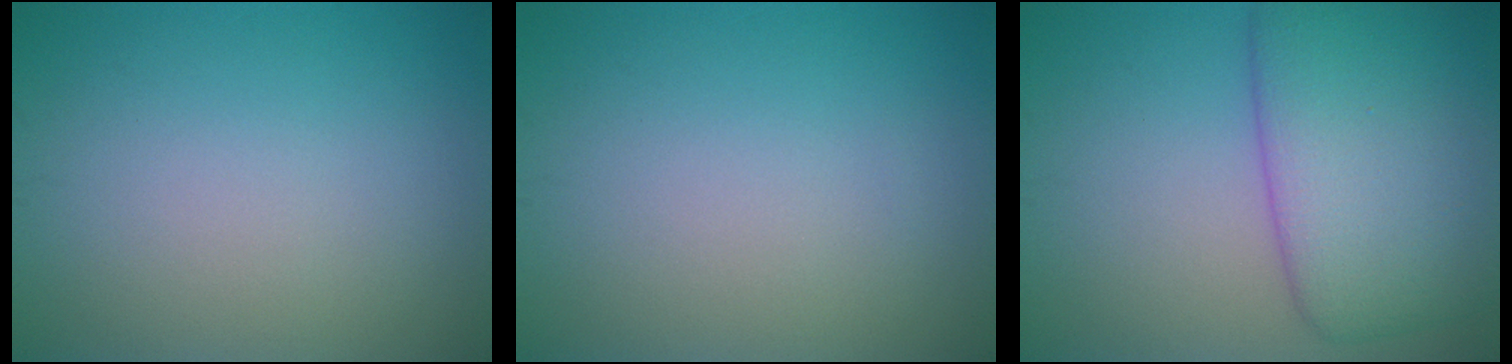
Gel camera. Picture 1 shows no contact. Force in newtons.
{"total": 0.0}
{"total": 8.5, "press": 8.5, "slide": 0.4}